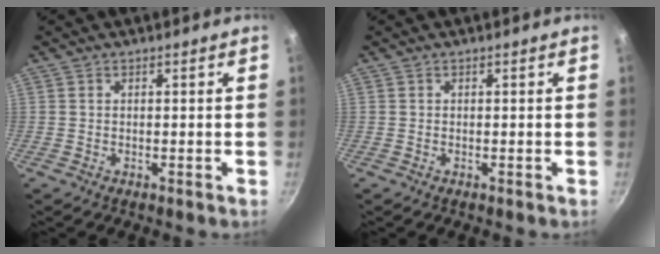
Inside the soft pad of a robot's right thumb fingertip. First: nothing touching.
{"total": 0.0}